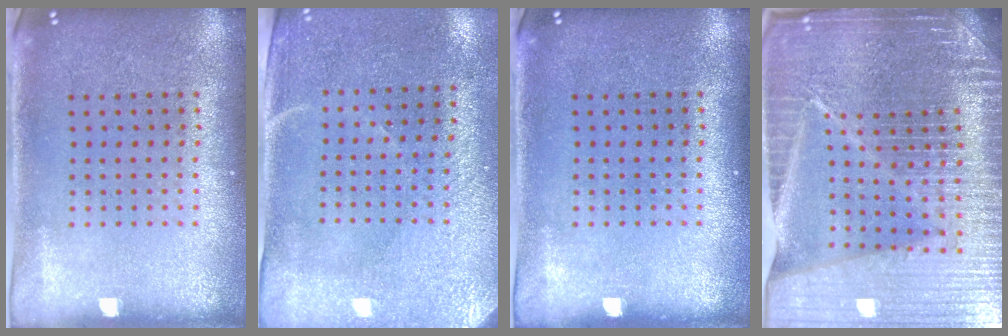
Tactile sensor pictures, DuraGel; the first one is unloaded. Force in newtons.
{"total": 2.9, "press": 2.5, "slide": 1.5}
{"total": 0.0}
{"total": 6.8, "press": 5.9, "slide": 3.5}